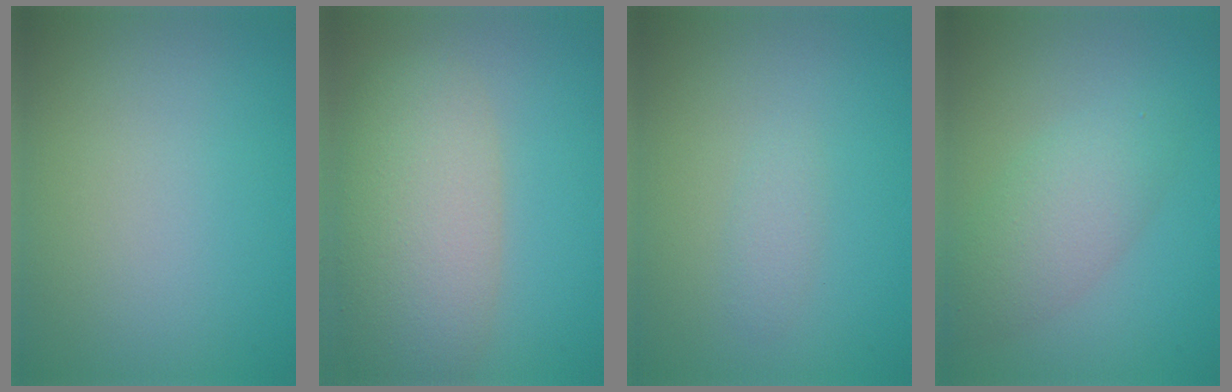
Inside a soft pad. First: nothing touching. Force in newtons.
{"total": 7.6, "press": 7.6, "slide": 0.4}
{"total": 1.0, "press": 1.0, "slide": 0.0}
{"total": 3.6, "press": 3.6, "slide": 0.3}